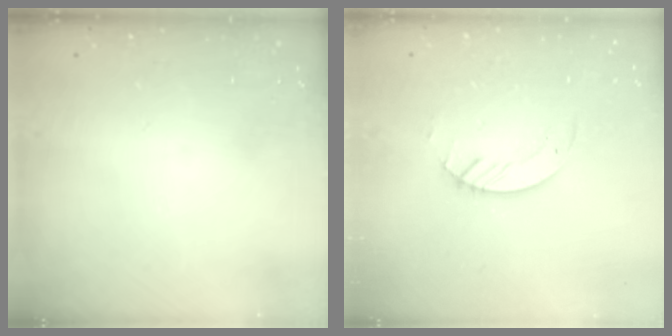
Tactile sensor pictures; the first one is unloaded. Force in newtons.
{"total": 2.6, "press": 2.6, "slide": 0.3}